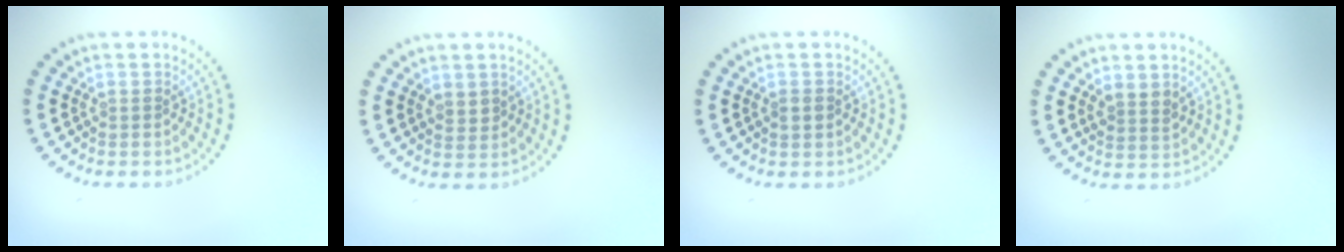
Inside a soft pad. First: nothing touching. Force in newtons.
{"total": 0.7, "press": 0.5, "slide": 0.5}
{"total": 1.3, "press": 1.2, "slide": 0.3}
{"total": 1.6, "press": 1.4, "slide": 0.8}